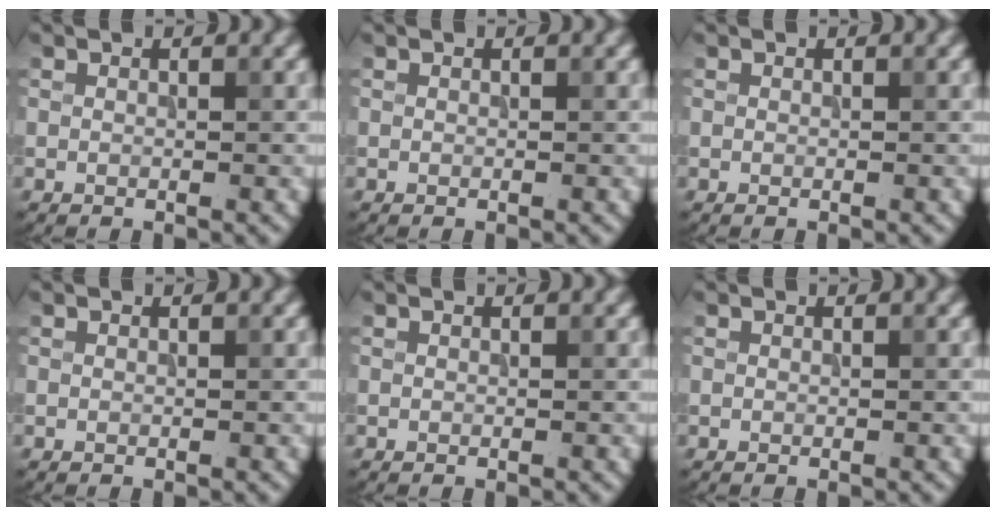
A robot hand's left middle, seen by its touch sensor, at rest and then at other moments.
{"total": 0.0}
{"total": 0.0}
{"total": 0.0}
{"total": 0.0}
{"total": 0.0}